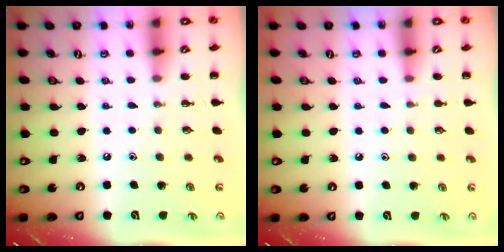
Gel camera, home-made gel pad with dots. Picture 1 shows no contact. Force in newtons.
{"total": 4.5, "press": 4.3, "slide": 1.5}